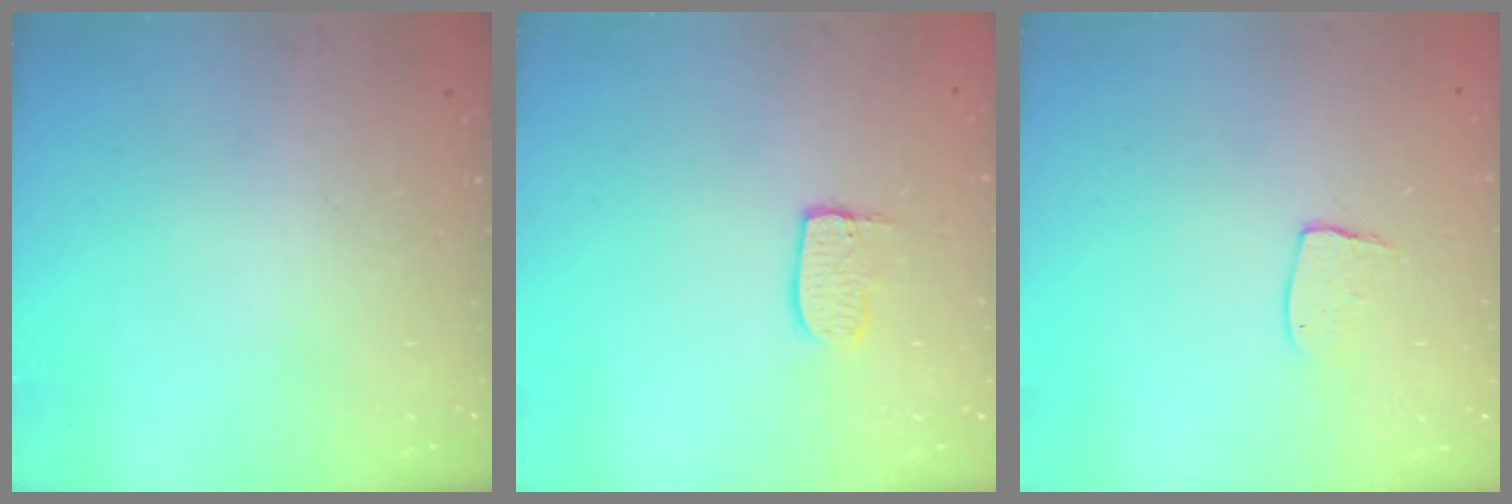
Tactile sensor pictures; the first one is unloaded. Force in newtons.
{"total": 6.8, "press": 6.8, "slide": 0.1}
{"total": 6.6, "press": 6.6, "slide": 0.4}